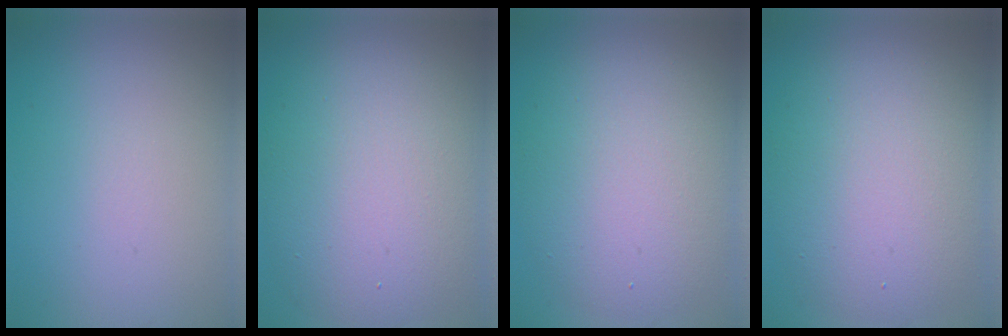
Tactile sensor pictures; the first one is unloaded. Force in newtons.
{"total": 10.7, "press": 10.6, "slide": 0.8}
{"total": 8.7, "press": 8.7, "slide": 0.6}
{"total": 9.4, "press": 9.4, "slide": 0.5}